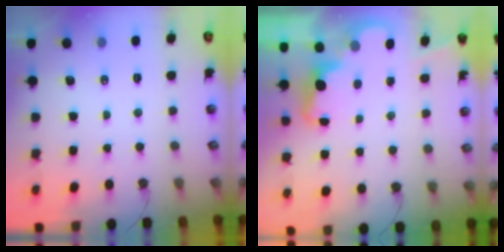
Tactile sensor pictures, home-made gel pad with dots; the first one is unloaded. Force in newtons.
{"total": 2.5, "press": 2.4, "slide": 0.5}